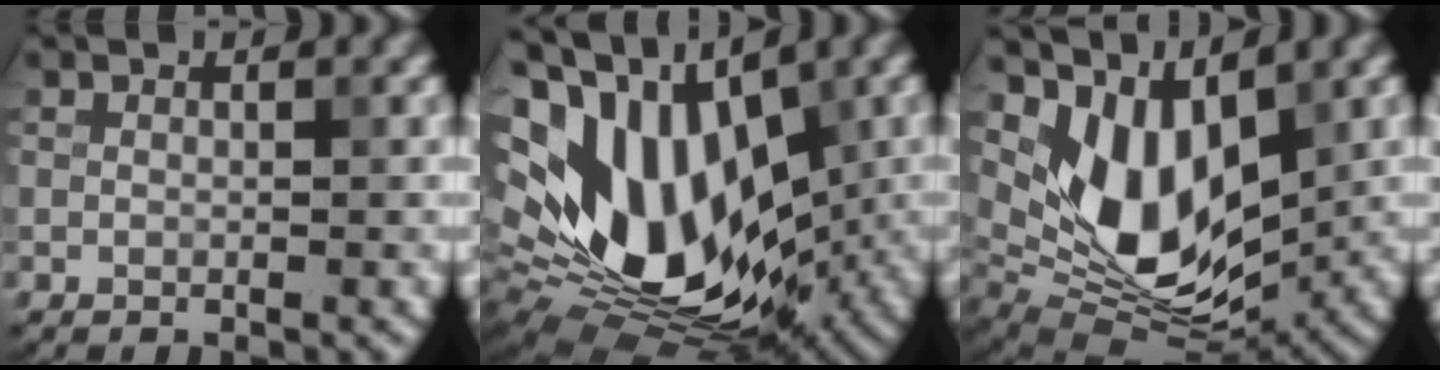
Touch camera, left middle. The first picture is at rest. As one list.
[{"total": 16.4, "force": [1.2, 10.6, 12.4], "torque": [-0.230, 0.004, 0.016]}, {"total": 8.5, "force": [2.8, 4.8, 6.4], "torque": [-0.130, -0.025, 0.059]}]